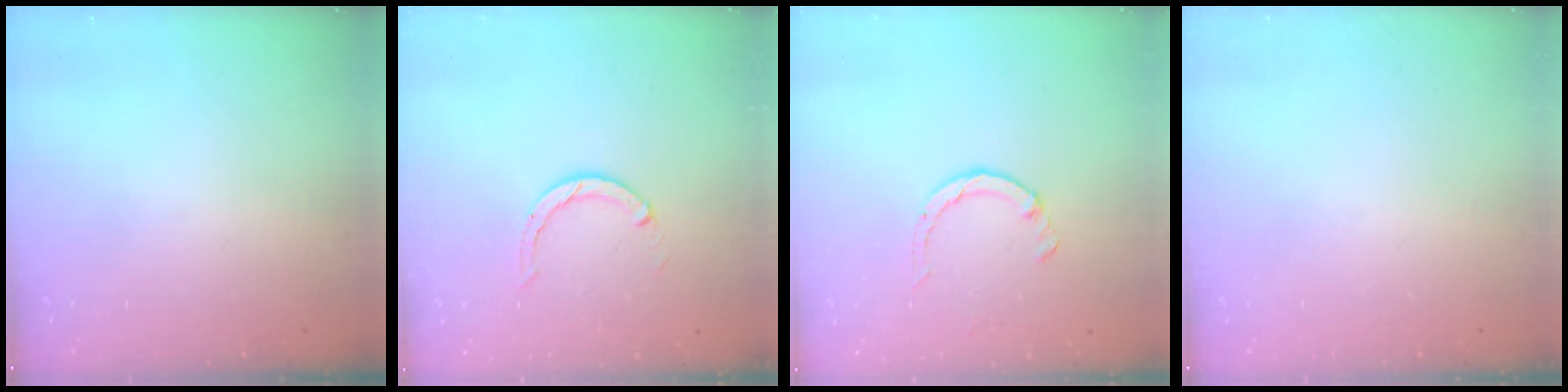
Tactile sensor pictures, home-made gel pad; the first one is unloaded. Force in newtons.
{"total": 2.0, "press": 2.0, "slide": 0.3}
{"total": 2.6, "press": 2.6, "slide": 0.4}
{"total": 0.0}